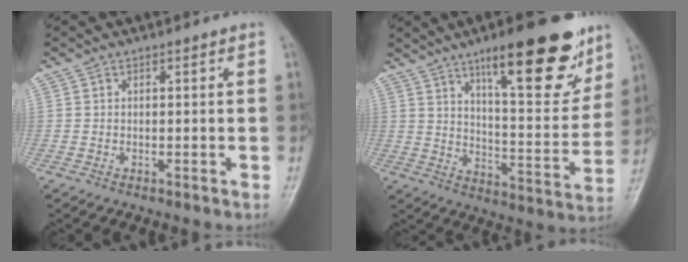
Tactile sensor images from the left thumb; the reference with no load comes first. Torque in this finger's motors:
{"motor_torque": [2.49, 1.59, 1.61, -1.16, 0.11]}